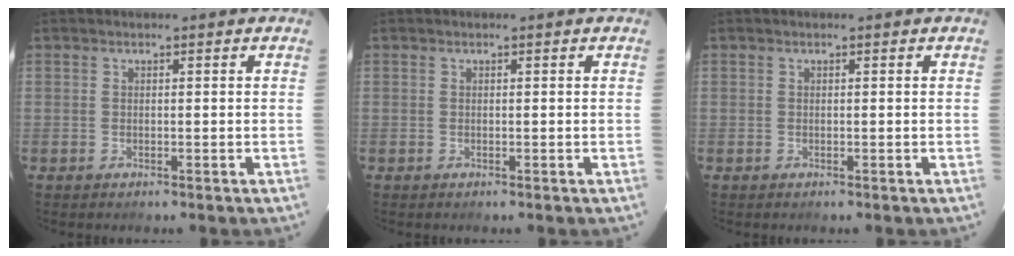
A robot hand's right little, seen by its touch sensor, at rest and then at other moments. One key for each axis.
{"total": 0.0}
{"total": 0.0}